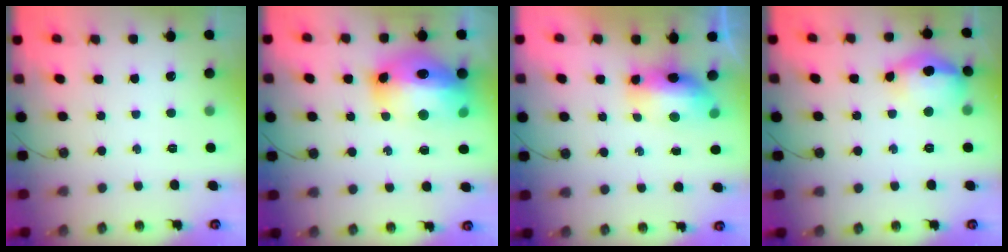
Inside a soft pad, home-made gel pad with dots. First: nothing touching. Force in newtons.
{"total": 18.9, "press": 18.8, "slide": 1.4}
{"total": 9.8, "press": 9.7, "slide": 1.9}
{"total": 14.5, "press": 14.3, "slide": 2.0}